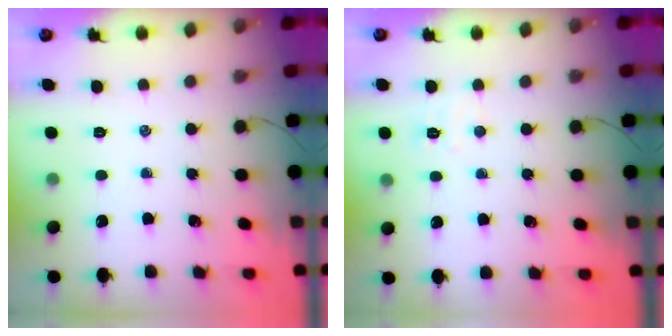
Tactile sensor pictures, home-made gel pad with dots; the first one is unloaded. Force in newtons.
{"total": 4.6, "press": 4.4, "slide": 1.1}